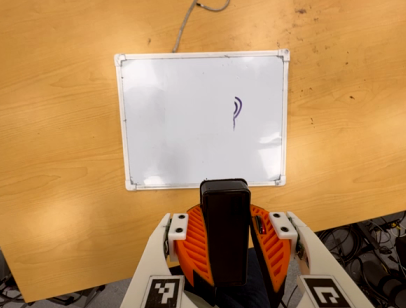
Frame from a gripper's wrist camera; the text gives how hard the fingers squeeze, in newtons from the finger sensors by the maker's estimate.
{"total": 8.9, "left": 8.7, "right": 9.1}